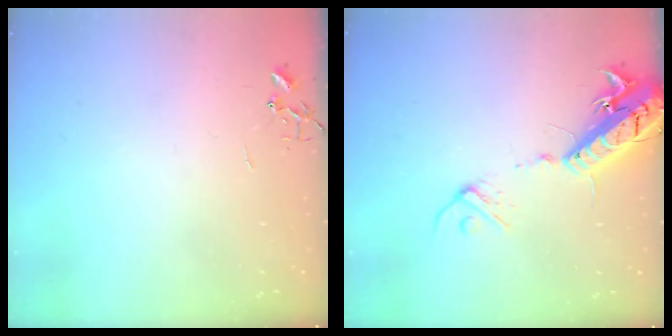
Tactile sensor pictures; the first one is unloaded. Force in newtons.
{"total": 17.4, "press": 17.0, "slide": 3.7}